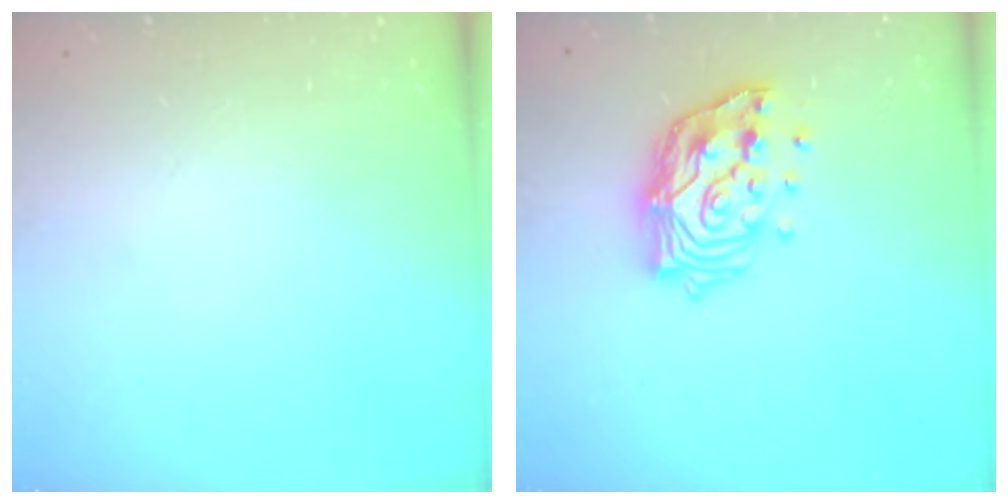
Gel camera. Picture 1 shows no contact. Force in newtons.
{"total": 16.1, "press": 16.0, "slide": 1.8}